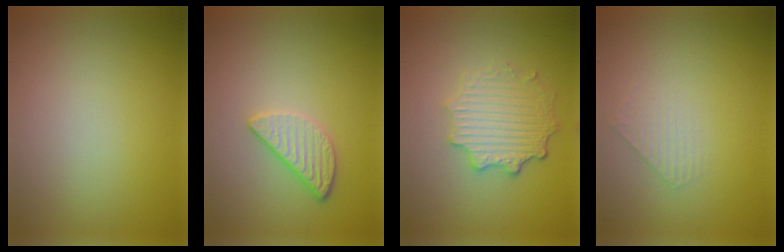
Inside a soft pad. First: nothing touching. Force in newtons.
{"total": 2.4, "press": 2.1, "slide": 1.1}
{"total": 4.4, "press": 3.6, "slide": 2.6}
{"total": 1.3, "press": 1.3, "slide": 0.2}